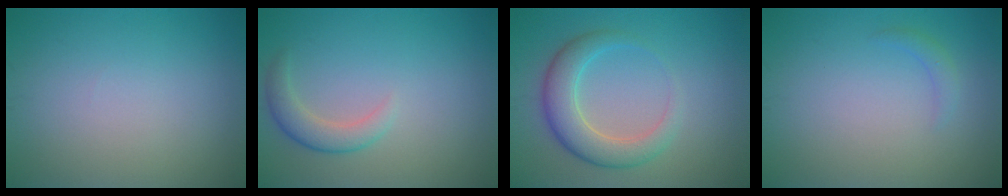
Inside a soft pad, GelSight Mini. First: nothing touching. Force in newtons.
{"total": 2.5, "press": 2.5, "slide": 0.3}
{"total": 4.7, "press": 4.7, "slide": 0.4}
{"total": 1.0, "press": 1.0, "slide": 0.1}